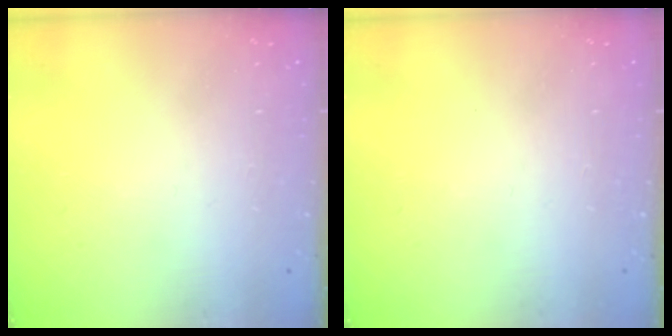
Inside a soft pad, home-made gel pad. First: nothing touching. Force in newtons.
{"total": 0.0}